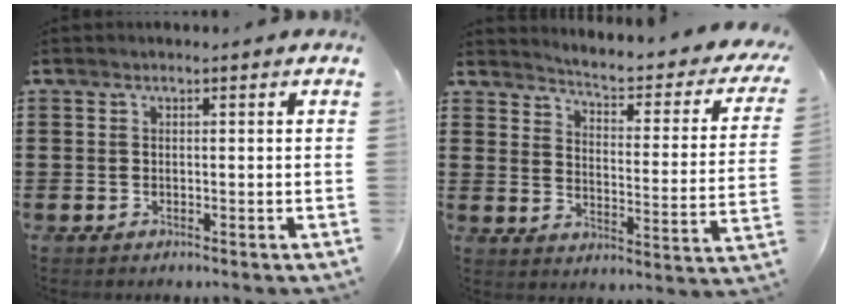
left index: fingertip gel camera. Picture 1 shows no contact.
{"total": 3.4, "force": [3.1, -0.3, 1.3], "torque": [-0.037, -0.036, 0.040]}